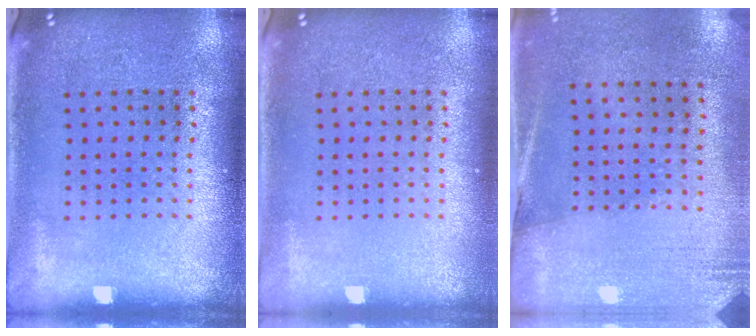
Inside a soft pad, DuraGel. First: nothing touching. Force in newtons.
{"total": 0.0}
{"total": 2.6, "press": 2.3, "slide": 1.3}